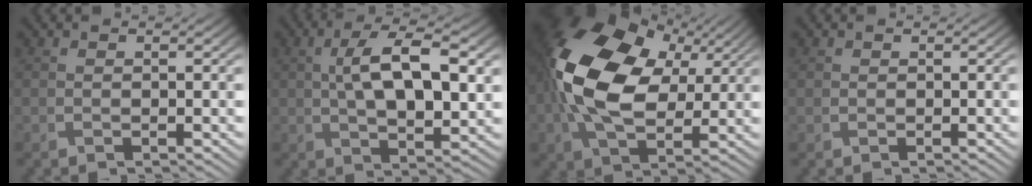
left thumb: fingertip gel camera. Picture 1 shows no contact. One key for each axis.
{"total": 10.7, "fx": 1.9, "fy": 4.7, "fz": 9.4, "tx": -0.168, "ty": 0.007, "tz": 0.034}
{"total": 17.7, "fx": 3.3, "fy": 11.6, "fz": 12.9, "tx": -0.293, "ty": 0.013, "tz": 0.058}
{"total": 1.2, "fx": 0.3, "fy": 1.1, "fz": -0.1, "tx": 0.006, "ty": -0.002, "tz": 0.004}